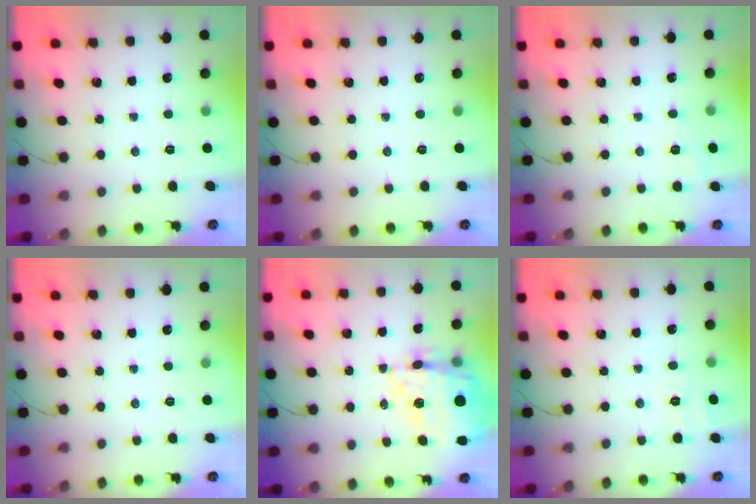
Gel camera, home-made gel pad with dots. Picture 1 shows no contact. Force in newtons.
{"total": 0.0}
{"total": 7.8, "press": 7.6, "slide": 1.8}
{"total": 0.0}
{"total": 18.6, "press": 17.9, "slide": 5.2}
{"total": 2.6, "press": 1.6, "slide": 2.1}